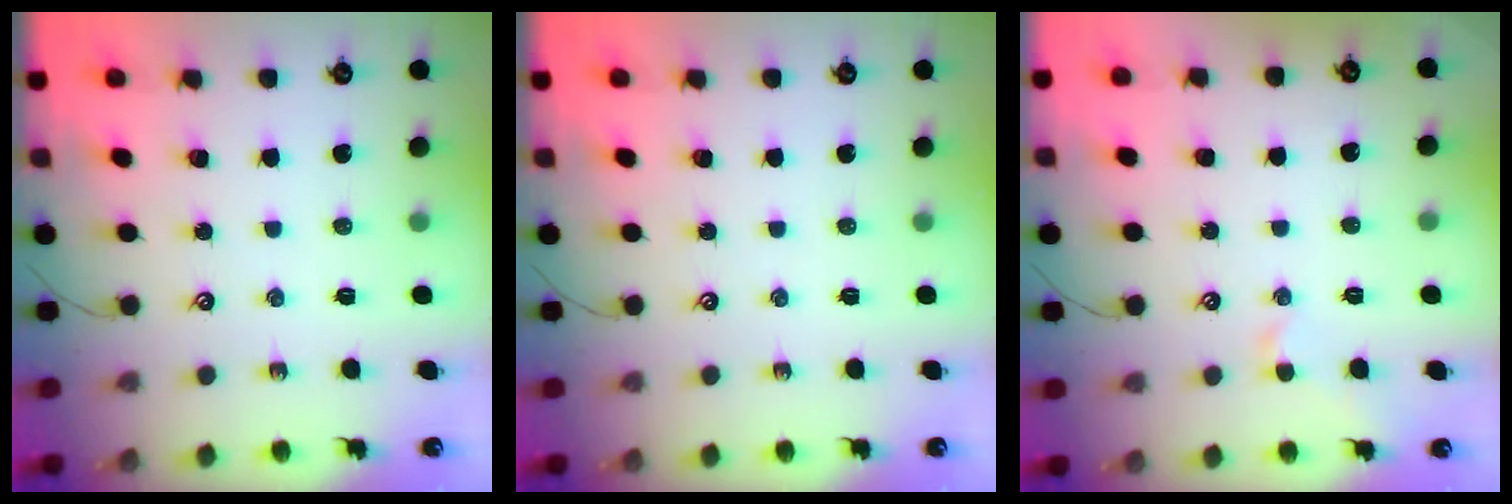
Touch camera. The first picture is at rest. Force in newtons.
{"total": 0.0}
{"total": 0.5, "press": 0.3, "slide": 0.4}